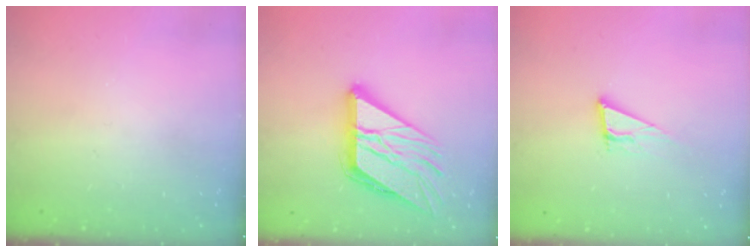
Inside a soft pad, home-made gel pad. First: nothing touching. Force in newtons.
{"total": 18.0, "press": 17.9, "slide": 2.5}
{"total": 7.6, "press": 7.3, "slide": 2.3}